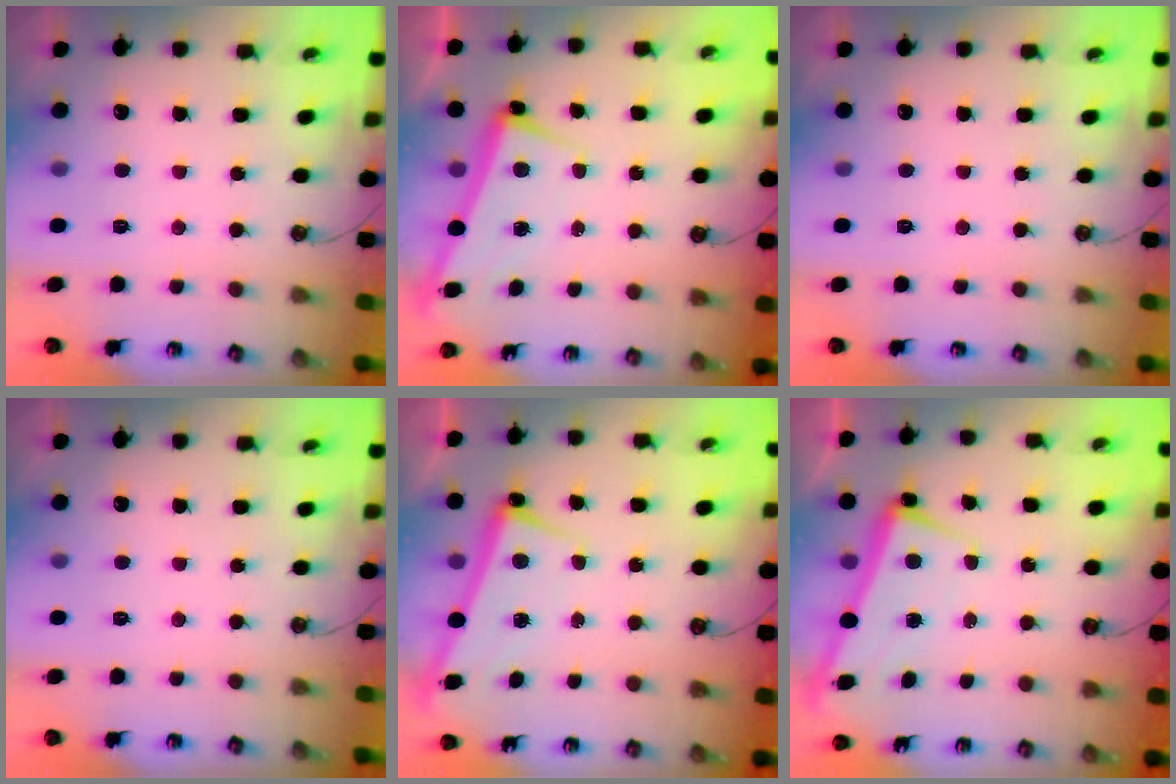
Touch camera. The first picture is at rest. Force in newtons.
{"total": 2.5, "press": 2.5, "slide": 0.6}
{"total": 0.0}
{"total": 0.0}
{"total": 2.5, "press": 2.4, "slide": 0.5}
{"total": 2.2, "press": 2.1, "slide": 0.5}